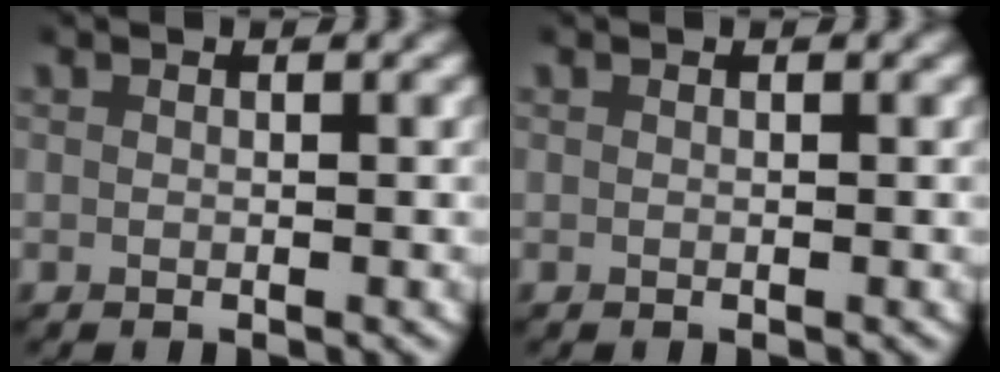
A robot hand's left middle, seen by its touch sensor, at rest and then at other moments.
{"total": 0.0}